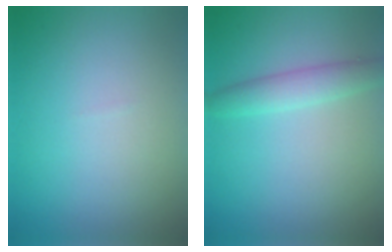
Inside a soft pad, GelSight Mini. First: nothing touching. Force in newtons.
{"total": 2.4, "press": 2.4, "slide": 0.1}